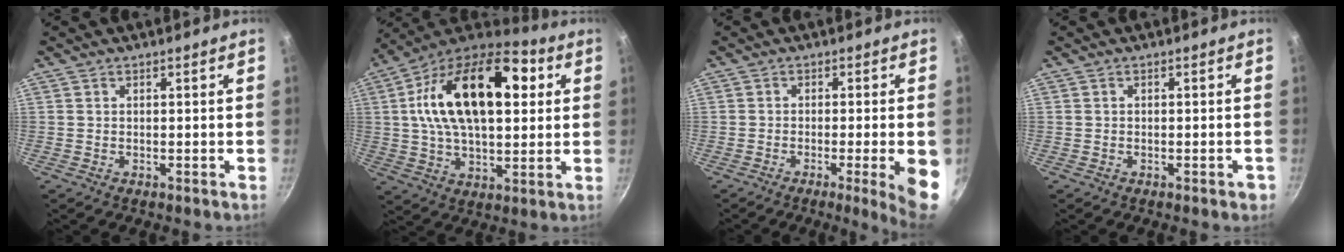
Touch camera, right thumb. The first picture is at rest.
{"total": 25.3, "force": [6.0, 13.9, 20.3], "torque": [-0.333, 0.010, 0.084]}
{"total": 9.1, "force": [-2.6, 0.6, 8.7], "torque": [-0.107, 0.004, -0.030]}
{"total": 1.4, "force": [-0.7, 0.3, 1.2], "torque": [-0.015, 0.006, -0.005]}